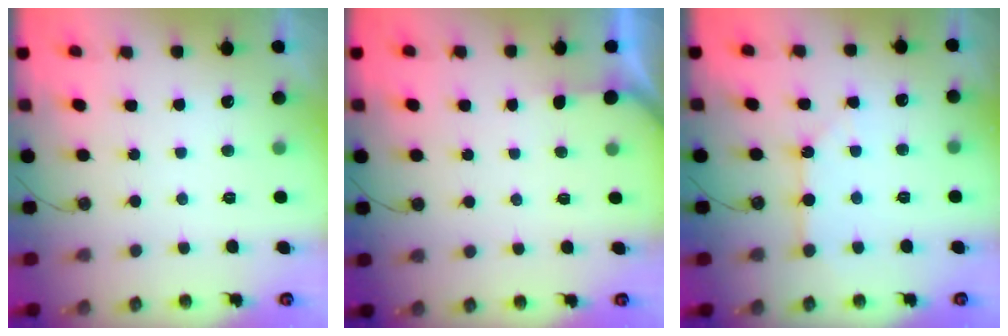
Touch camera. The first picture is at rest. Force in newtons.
{"total": 1.9, "press": 1.9, "slide": 0.2}
{"total": 2.3, "press": 2.3, "slide": 0.3}